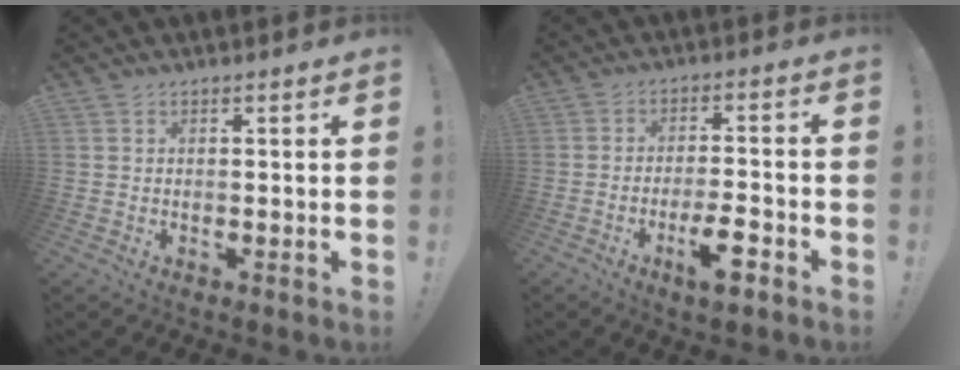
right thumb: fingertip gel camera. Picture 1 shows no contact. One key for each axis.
{"total": 8.7, "fx": -4.7, "fy": 1.9, "fz": 7.1, "tx": -0.110, "ty": 0.014, "tz": -0.083}